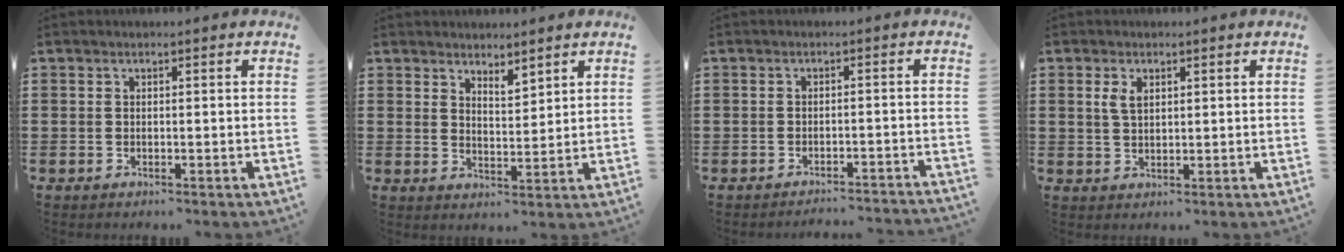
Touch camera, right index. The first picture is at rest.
{"total": 3.1, "force": [3.0, 0.6, 0.0], "torque": [-0.008, -0.003, 0.058]}
{"total": 2.2, "force": [-2.2, -0.1, 0.1], "torque": [-0.006, 0.000, -0.047]}
{"total": 2.5, "force": [1.0, 1.3, 1.9], "torque": [-0.043, 0.005, 0.017]}